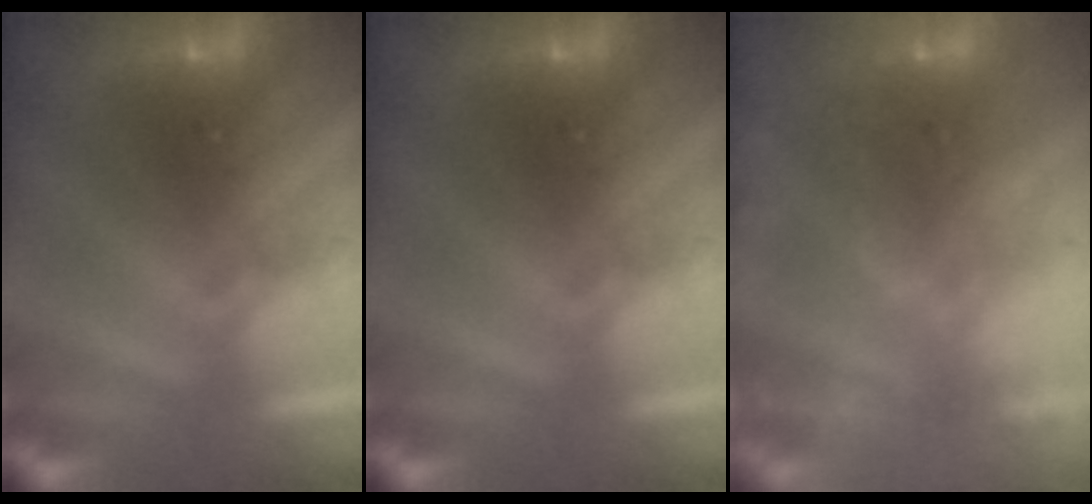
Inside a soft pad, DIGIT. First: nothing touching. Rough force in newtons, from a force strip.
{"total": 0.0}
{"total": 8.7}